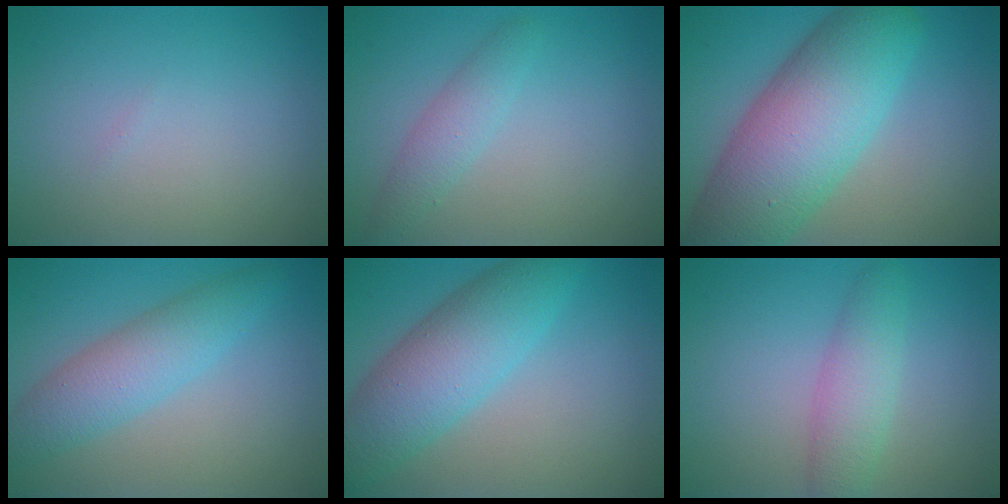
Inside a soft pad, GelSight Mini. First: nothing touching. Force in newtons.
{"total": 2.2, "press": 2.2, "slide": 0.1}
{"total": 12.0, "press": 12.0, "slide": 0.5}
{"total": 4.5, "press": 4.5, "slide": 0.1}
{"total": 7.0, "press": 7.0, "slide": 0.0}
{"total": 3.3, "press": 3.3, "slide": 0.1}